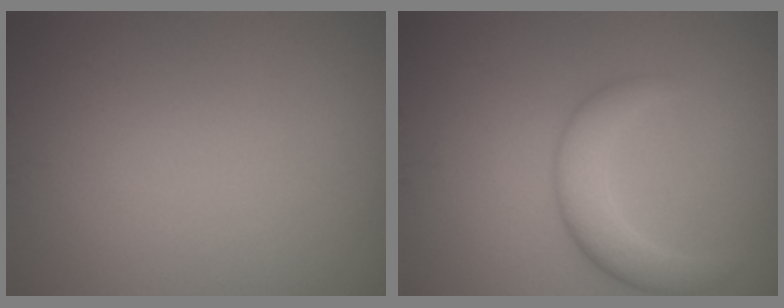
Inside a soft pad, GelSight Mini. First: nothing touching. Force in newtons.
{"total": 3.6, "press": 3.6, "slide": 0.2}